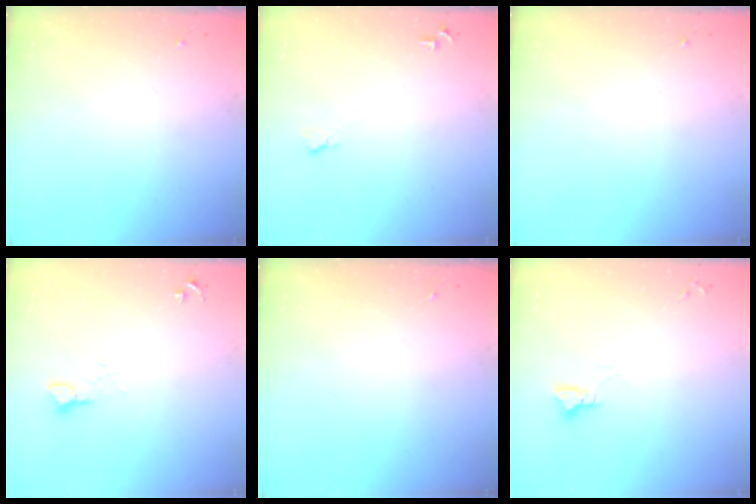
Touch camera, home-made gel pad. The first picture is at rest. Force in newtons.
{"total": 5.8, "press": 5.8, "slide": 0.7}
{"total": 0.0}
{"total": 3.7, "press": 3.7, "slide": 0.1}
{"total": 0.0}
{"total": 2.9, "press": 2.9, "slide": 0.3}